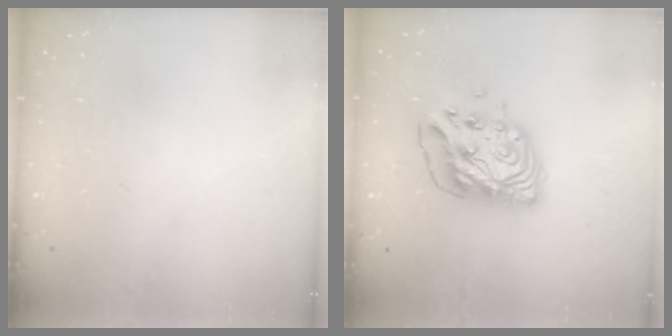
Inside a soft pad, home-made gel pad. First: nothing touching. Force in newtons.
{"total": 12.2, "press": 12.1, "slide": 1.2}